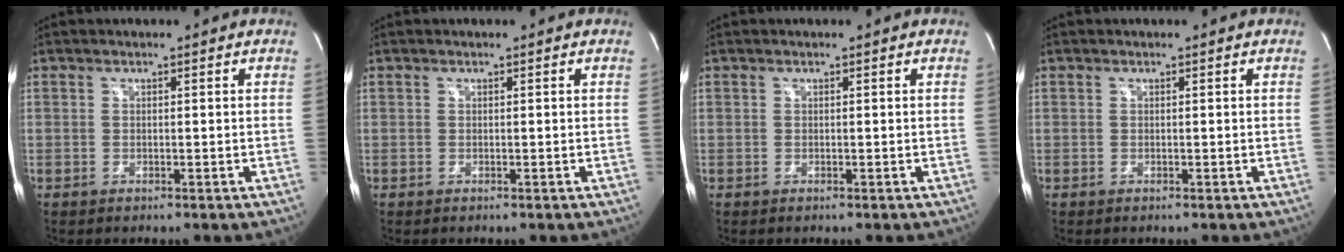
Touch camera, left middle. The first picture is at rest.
{"total": 0.0}
{"total": 0.0}
{"total": 0.0}